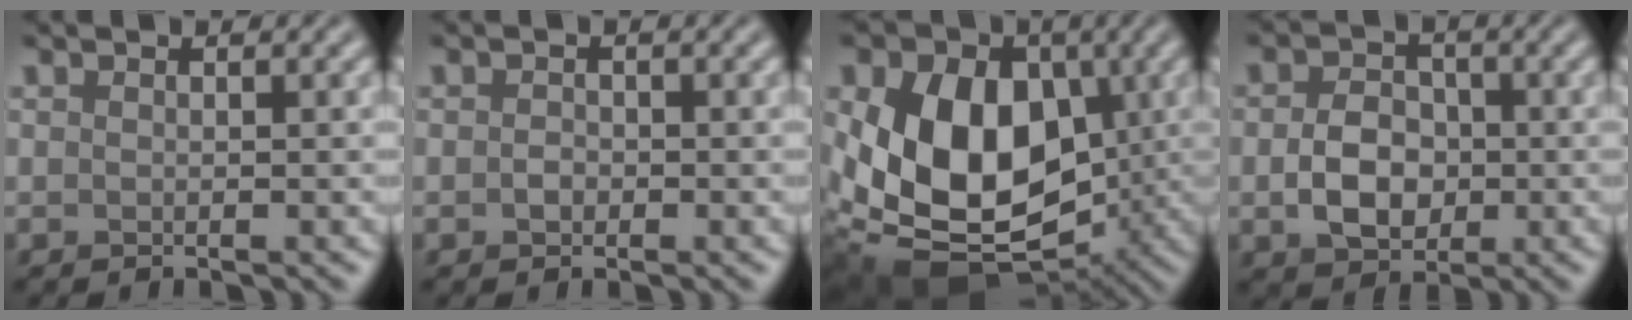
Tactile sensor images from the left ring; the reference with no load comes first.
{"total": 0.9, "force": [-0.2, 0.7, 0.5], "torque": [-0.009, -0.003, -0.006]}
{"total": 13.3, "force": [0.4, 9.3, 9.5], "torque": [-0.163, -0.017, 0.001]}
{"total": 4.4, "force": [-0.6, 3.4, 2.8], "torque": [-0.049, 0.000, -0.015]}